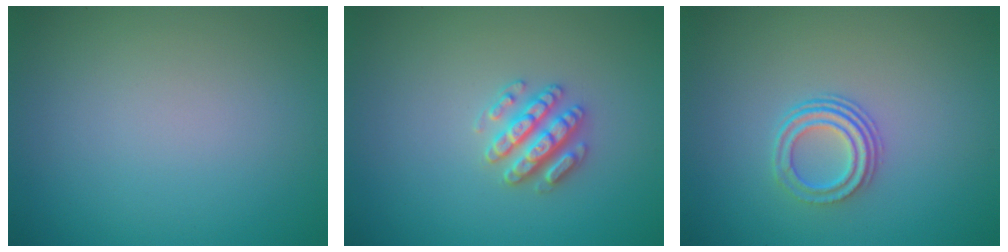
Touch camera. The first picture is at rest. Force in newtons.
{"total": 2.9, "press": 2.8, "slide": 0.6}
{"total": 3.0, "press": 2.2, "slide": 2.0}